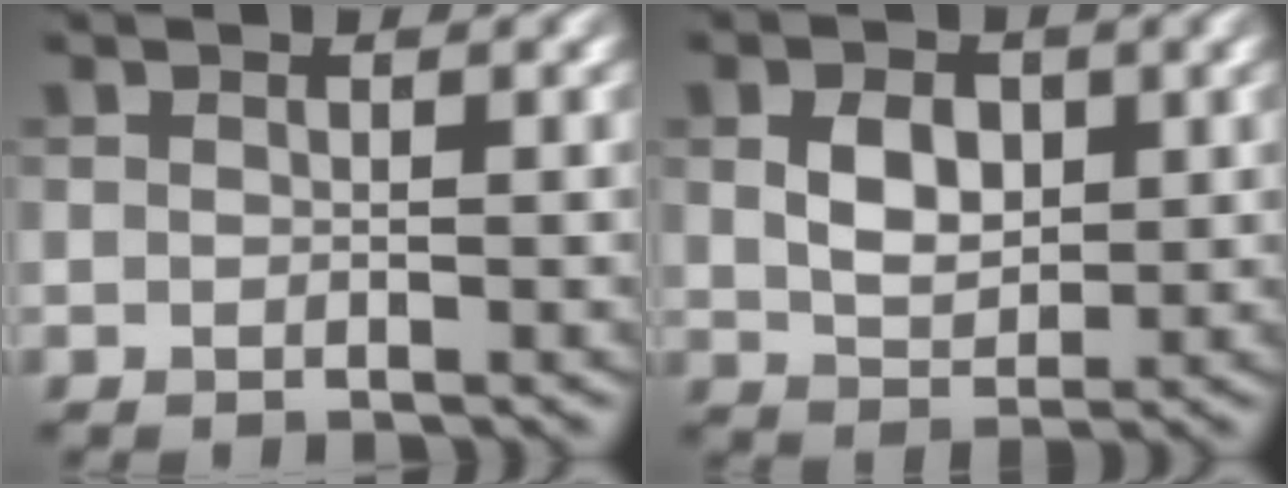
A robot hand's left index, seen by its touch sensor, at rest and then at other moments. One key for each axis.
{"total": 3.5, "fx": 0.7, "fy": 2.4, "fz": 2.4, "tx": -0.050, "ty": -0.001, "tz": 0.014}